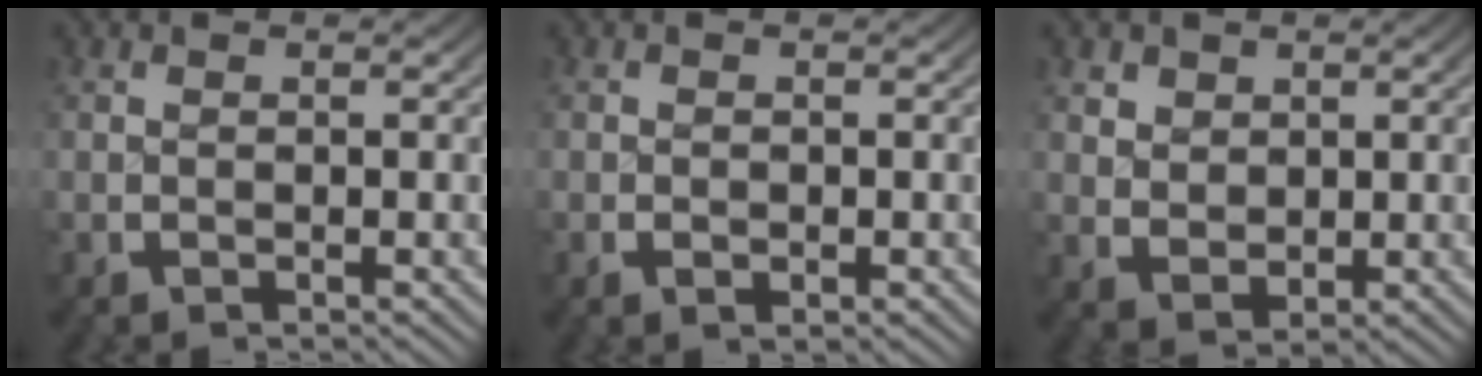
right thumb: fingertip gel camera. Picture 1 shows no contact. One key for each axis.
{"total": 0.8, "fx": -0.2, "fy": 0.6, "fz": 0.5, "tx": -0.010, "ty": -0.004, "tz": -0.003}
{"total": 2.8, "fx": 0.5, "fy": 2.5, "fz": 1.3, "tx": -0.028, "ty": -0.021, "tz": 0.024}